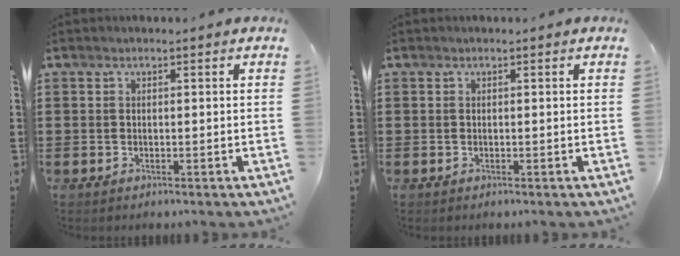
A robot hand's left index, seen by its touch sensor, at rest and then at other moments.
{"total": 0.0}